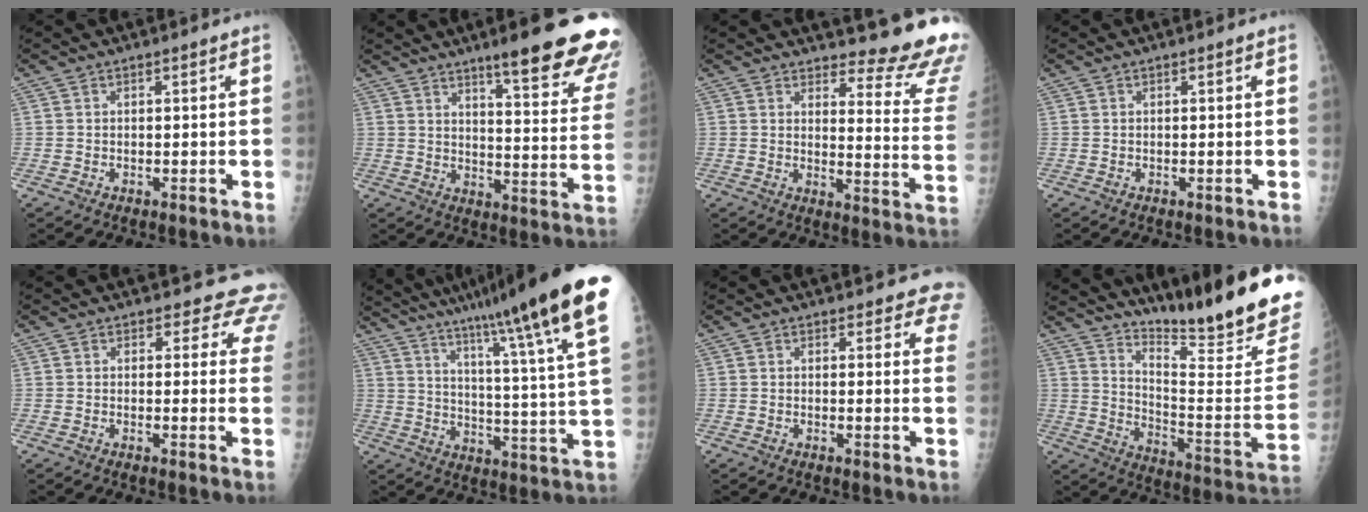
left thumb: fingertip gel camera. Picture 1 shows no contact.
{"total": 21.2, "force": [15.0, 3.1, 14.7], "torque": [-0.165, -0.078, 0.193]}
{"total": 15.9, "force": [14.9, 2.2, 5.0], "torque": [-0.030, -0.177, 0.158]}
{"total": 0.0}
{"total": 8.6, "force": [7.5, 4.0, 1.2], "torque": [0.042, -0.034, 0.050]}
{"total": 27.5, "force": [18.6, 1.4, 20.2], "torque": [-0.294, -0.079, 0.267]}
{"total": 7.7, "force": [7.0, 2.6, 1.7], "torque": [0.031, -0.028, 0.051]}
{"total": 23.7, "force": [18.7, 2.0, 14.5], "torque": [-0.199, -0.148, 0.275]}